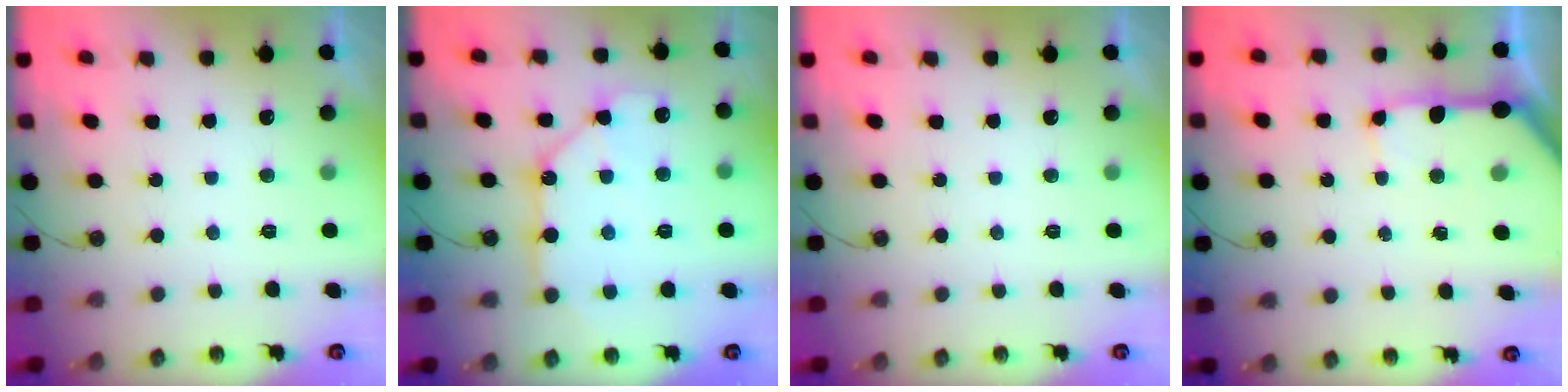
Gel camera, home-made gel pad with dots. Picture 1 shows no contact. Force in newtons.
{"total": 11.2, "press": 11.2, "slide": 1.0}
{"total": 0.0}
{"total": 11.9, "press": 11.8, "slide": 1.5}